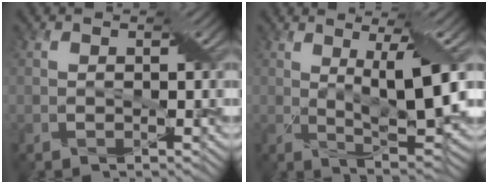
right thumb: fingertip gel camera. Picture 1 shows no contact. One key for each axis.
{"total": 9.6, "fx": 1.8, "fy": 2.1, "fz": 9.2, "tx": -0.160, "ty": 0.001, "tz": 0.035}